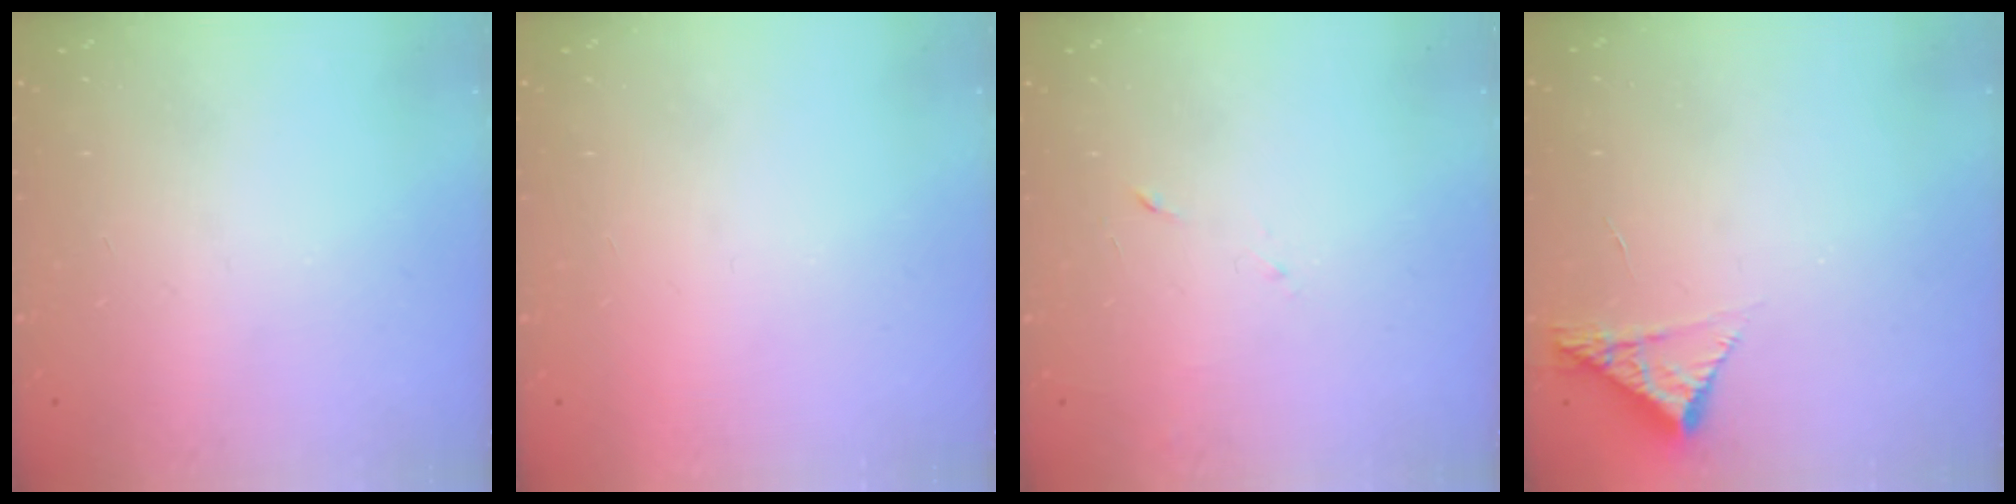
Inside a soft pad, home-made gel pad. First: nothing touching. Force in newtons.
{"total": 1.6, "press": 1.6, "slide": 0.1}
{"total": 3.8, "press": 3.7, "slide": 0.9}
{"total": 4.3, "press": 4.3, "slide": 0.3}